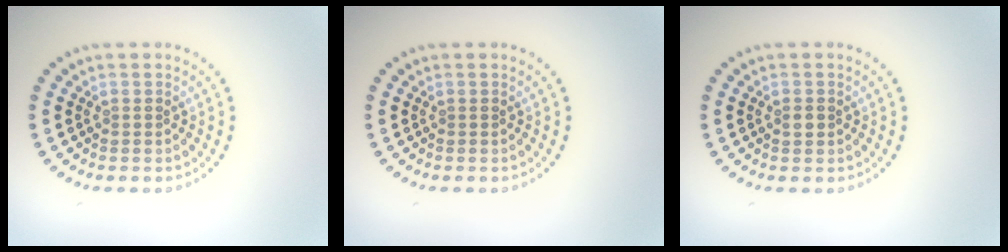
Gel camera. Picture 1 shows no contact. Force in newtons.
{"total": 0.0}
{"total": 1.1, "press": 1.1, "slide": 0.2}